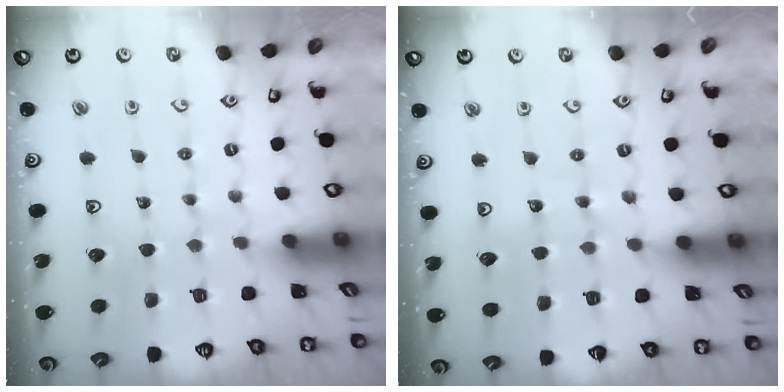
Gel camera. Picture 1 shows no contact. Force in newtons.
{"total": 5.9, "press": 5.9, "slide": 0.8}